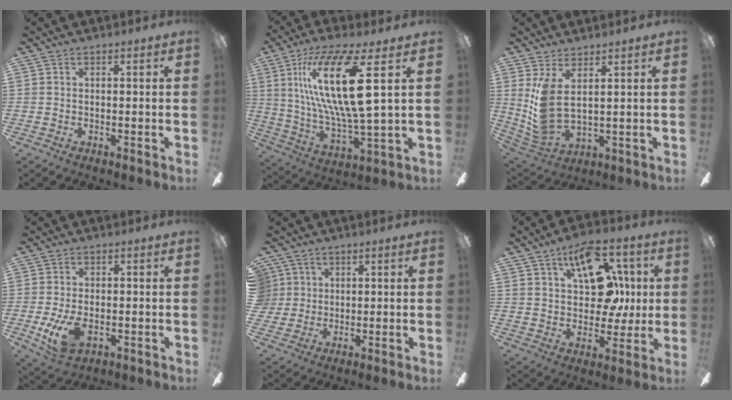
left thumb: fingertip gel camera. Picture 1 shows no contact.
{"total": 21.1, "force": [8.0, 4.6, 18.9], "torque": [-0.396, -0.024, 0.109]}
{"total": 8.7, "force": [3.3, 4.3, 6.9], "torque": [-0.159, -0.024, 0.069]}
{"total": 9.4, "force": [-2.4, 5.4, 7.3], "torque": [-0.149, -0.005, -0.040]}
{"total": 5.3, "force": [1.5, 5.0, 0.5], "torque": [-0.014, 0.005, 0.028]}
{"total": 17.5, "force": [7.1, 10.7, 12.0], "torque": [-0.175, -0.010, 0.128]}